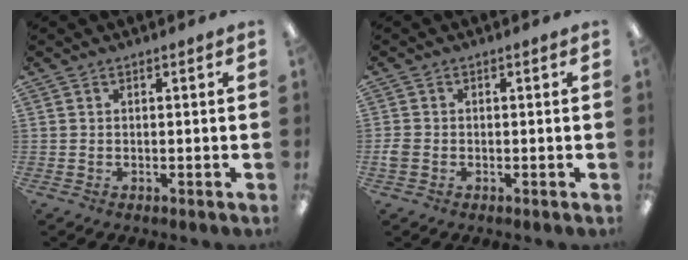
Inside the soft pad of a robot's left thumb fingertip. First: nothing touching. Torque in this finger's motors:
{"motor_torque": [-0.25, 0.20, 0.38, 0.04, 0.00]}